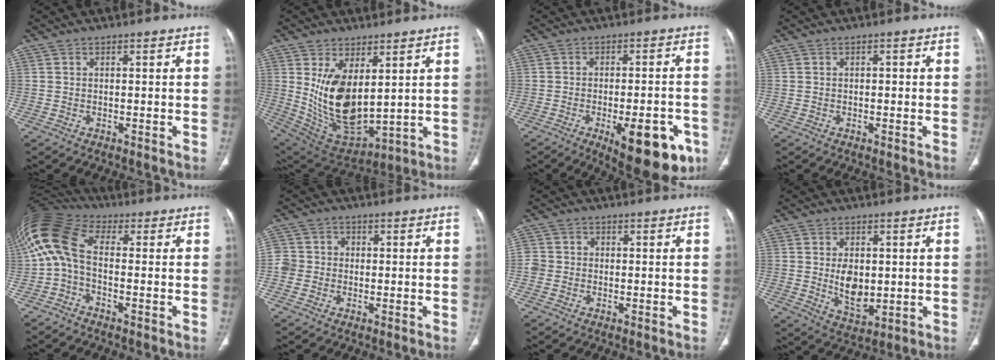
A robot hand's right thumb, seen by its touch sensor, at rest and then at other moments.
{"total": 15.2, "force": [3.5, 7.8, 12.6], "torque": [-0.220, -0.030, 0.096]}
{"total": 16.1, "force": [-7.2, 6.3, 12.9], "torque": [-0.121, 0.019, -0.081]}
{"total": 0.9, "force": [0.0, 0.5, 0.7], "torque": [-0.006, 0.002, -0.002]}
{"total": 12.6, "force": [-0.3, 7.1, 10.4], "torque": [-0.226, 0.045, -0.018]}
{"total": 4.3, "force": [-0.6, 4.1, 1.0], "torque": [-0.001, 0.014, -0.018]}
{"total": 2.8, "force": [-0.5, 2.7, 0.7], "torque": [0.000, 0.011, -0.013]}
{"total": 7.6, "force": [0.3, 4.6, 6.0], "torque": [-0.083, -0.016, 0.020]}